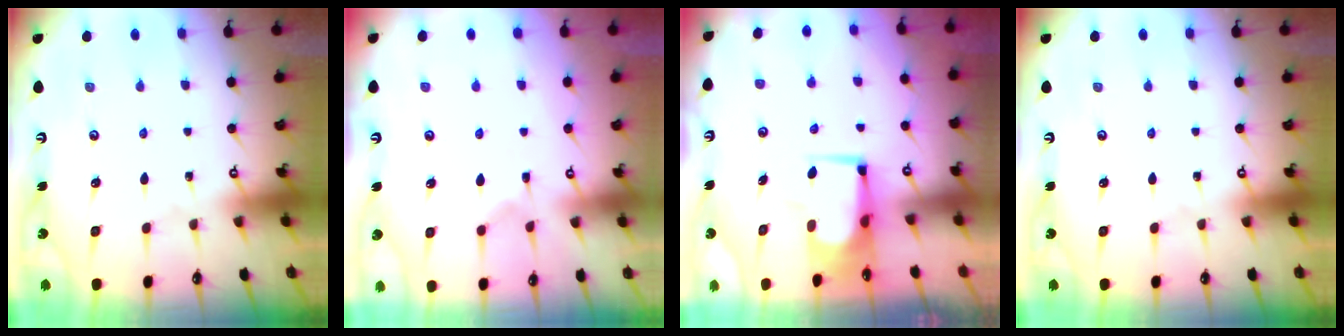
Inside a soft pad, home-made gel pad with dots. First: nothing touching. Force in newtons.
{"total": 2.3, "press": 1.9, "slide": 1.3}
{"total": 1.6, "press": 1.5, "slide": 0.2}
{"total": 0.0}